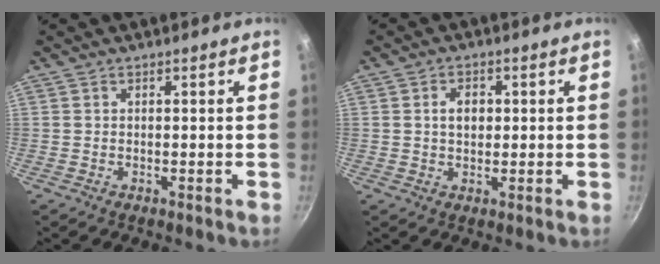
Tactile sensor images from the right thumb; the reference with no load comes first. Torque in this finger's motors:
{"motor_torque": [0.03, 1.31, 0.44, -0.15, 0.00]}